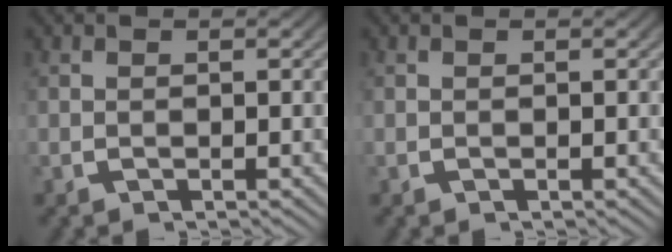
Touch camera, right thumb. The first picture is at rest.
{"total": 0.0}